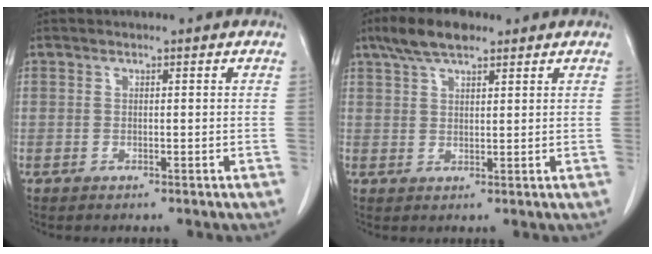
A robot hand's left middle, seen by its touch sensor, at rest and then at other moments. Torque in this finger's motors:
{"motor_torque": [0.06, -0.14, -0.24, -0.03]}